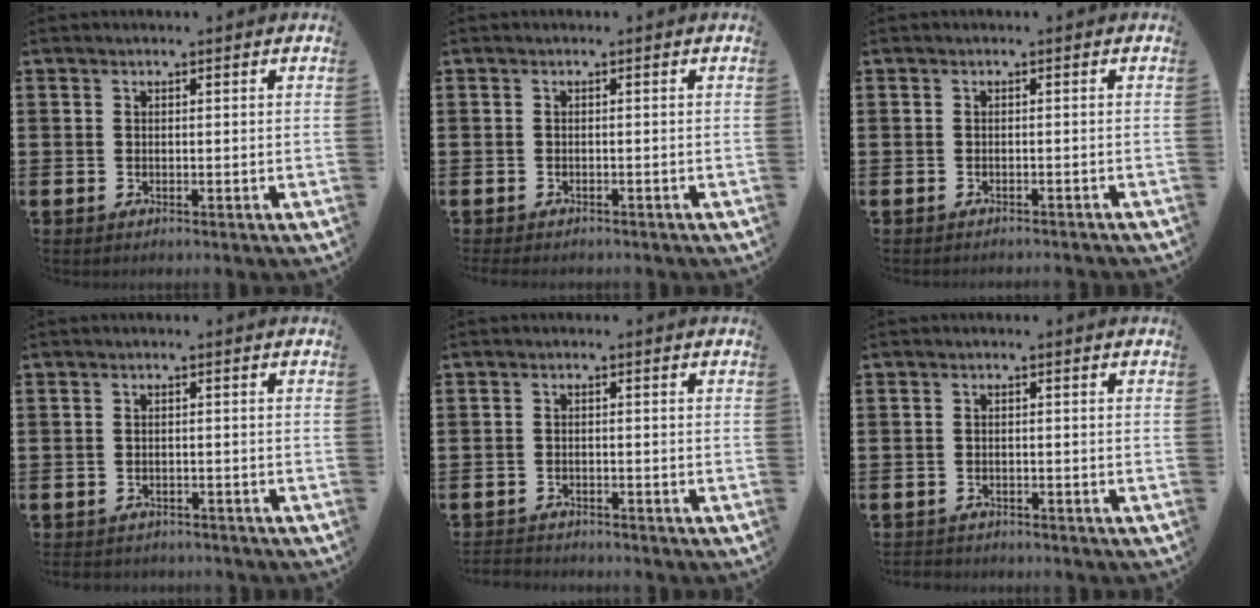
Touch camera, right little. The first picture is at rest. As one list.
[{"total": 0.5, "force": [-0.5, 0.1, 0.0], "torque": [-0.002, -0.002, -0.011]}, {"total": 0.6, "force": [-0.6, -0.1, 0.0], "torque": [0.000, -0.002, -0.013]}, {"total": 1.1, "force": [-1.0, 0.2, -0.1], "torque": [-0.002, 0.001, -0.023]}, {"total": 1.5, "force": [-1.5, 0.1, -0.1], "torque": [-0.002, 0.002, -0.033]}, {"total": 0.9, "force": [-0.9, 0.2, -0.1], "torque": [0.000, 0.002, -0.020]}]